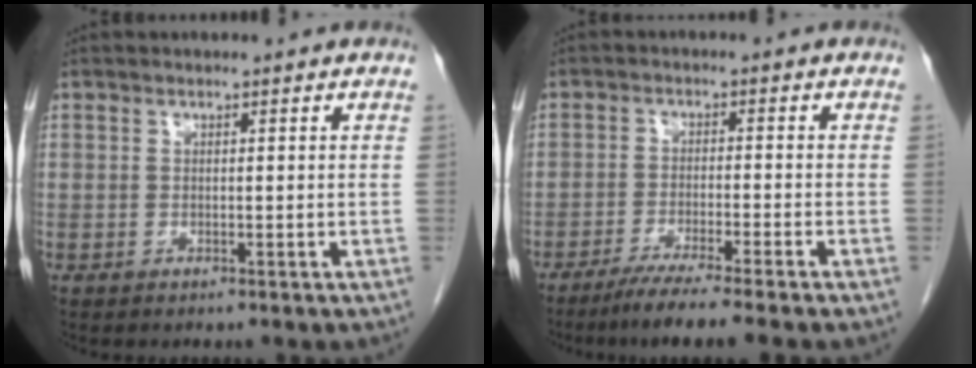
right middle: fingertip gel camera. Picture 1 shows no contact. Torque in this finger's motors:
{"motor_torque": [1.09, -1.05, 0.13, 0.05]}